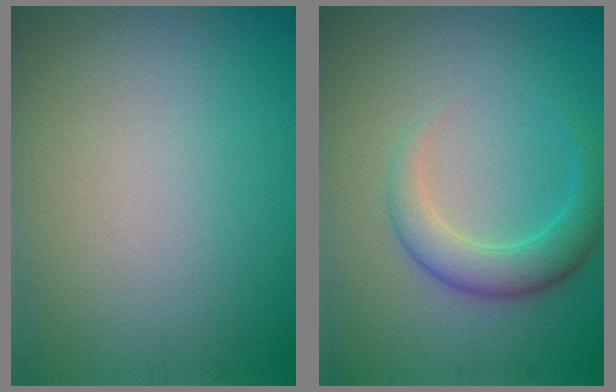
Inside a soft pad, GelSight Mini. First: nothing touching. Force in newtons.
{"total": 3.6, "press": 3.6, "slide": 0.1}